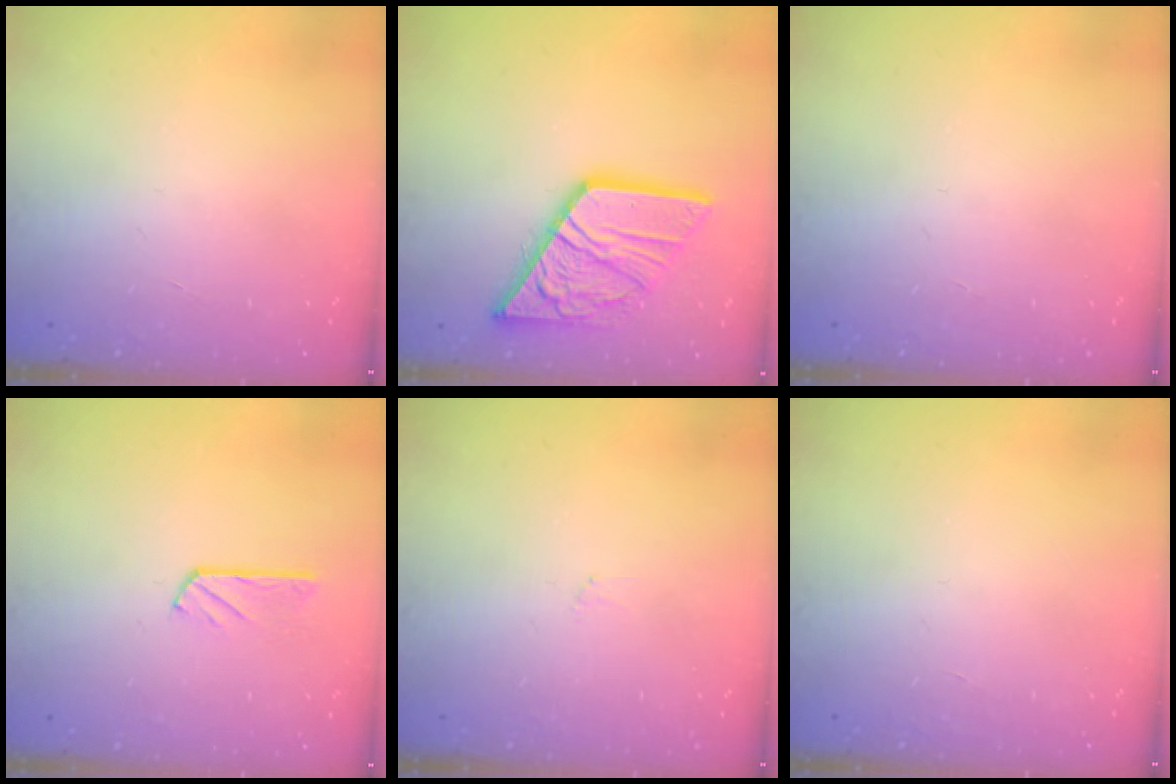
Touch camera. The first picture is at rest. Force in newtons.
{"total": 20.0, "press": 19.9, "slide": 2.2}
{"total": 0.0}
{"total": 2.9, "press": 2.9, "slide": 0.1}
{"total": 2.8, "press": 2.8, "slide": 0.4}
{"total": 0.0}